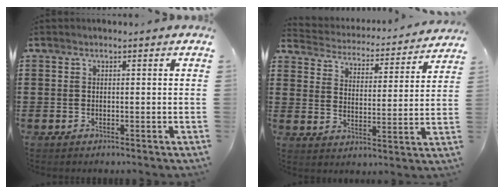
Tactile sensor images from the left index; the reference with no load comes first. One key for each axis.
{"total": 3.4, "fx": 3.4, "fy": 0.1, "fz": -0.2, "tx": -0.020, "ty": -0.031, "tz": 0.050}